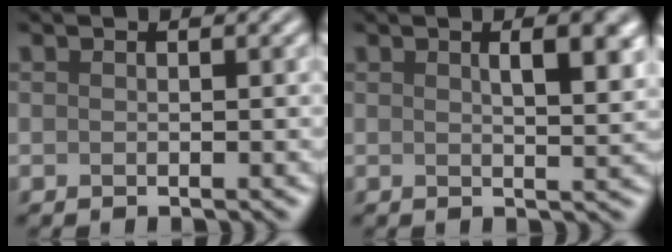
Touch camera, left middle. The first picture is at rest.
{"total": 5.7, "force": [2.0, 2.4, 4.8], "torque": [-0.028, 0.026, 0.011]}